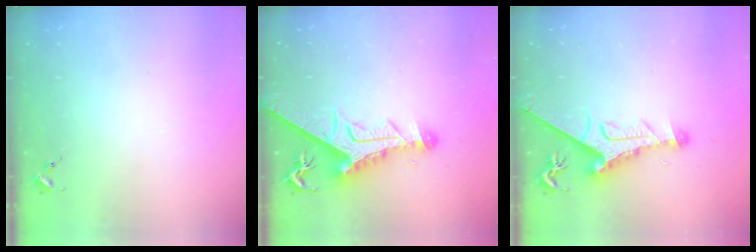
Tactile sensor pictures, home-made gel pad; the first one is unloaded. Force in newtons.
{"total": 15.7, "press": 15.5, "slide": 2.0}
{"total": 12.8, "press": 12.7, "slide": 1.7}